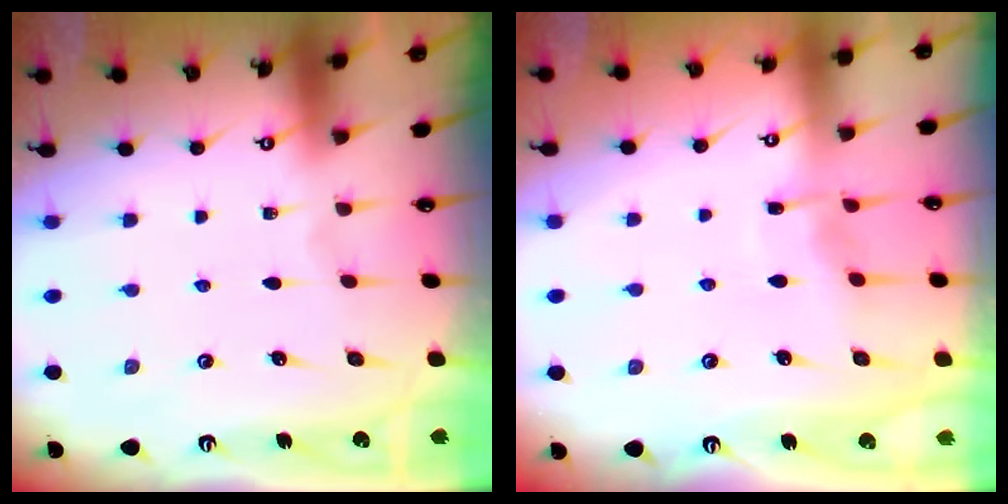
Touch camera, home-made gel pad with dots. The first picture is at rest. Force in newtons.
{"total": 4.7, "press": 4.7, "slide": 0.5}